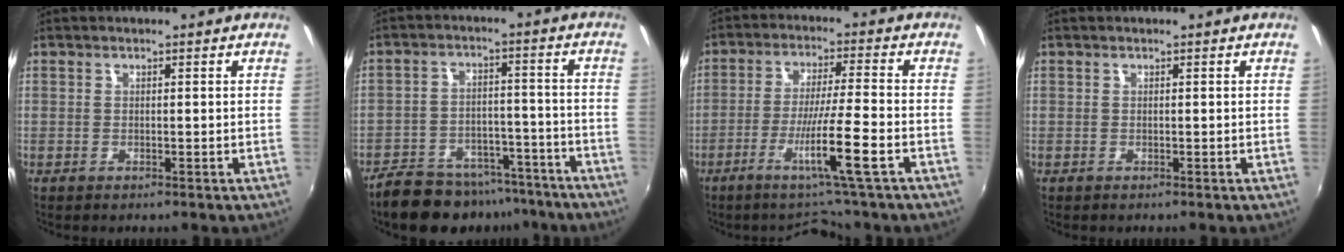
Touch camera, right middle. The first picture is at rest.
{"total": 15.9, "force": [-13.0, 6.8, 6.2], "torque": [-0.128, 0.013, -0.172]}
{"total": 11.2, "force": [-6.5, 0.1, 9.1], "torque": [-0.167, -0.023, -0.117]}
{"total": 0.0}